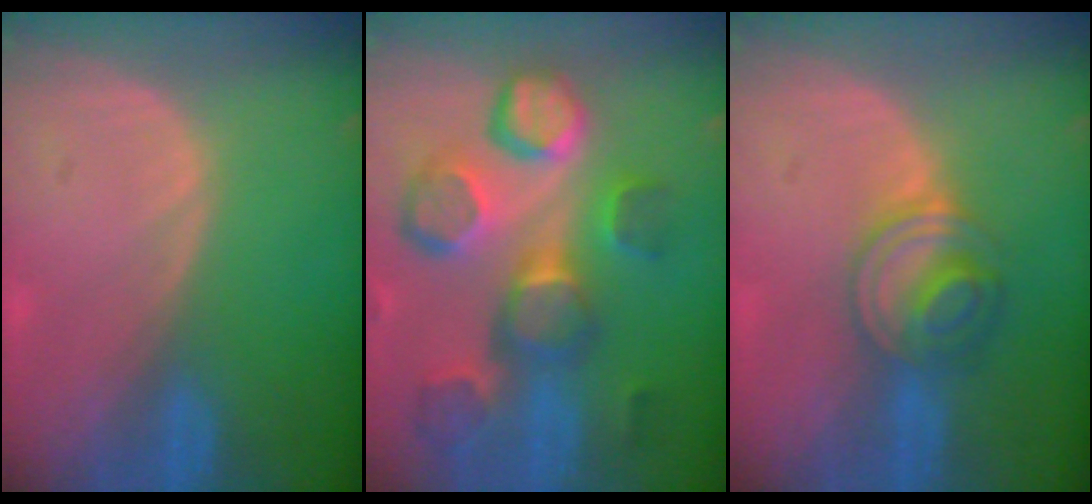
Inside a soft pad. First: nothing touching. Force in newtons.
{"total": 12.4, "press": 11.1, "slide": 5.6}
{"total": 5.6, "press": 5.6, "slide": 0.6}